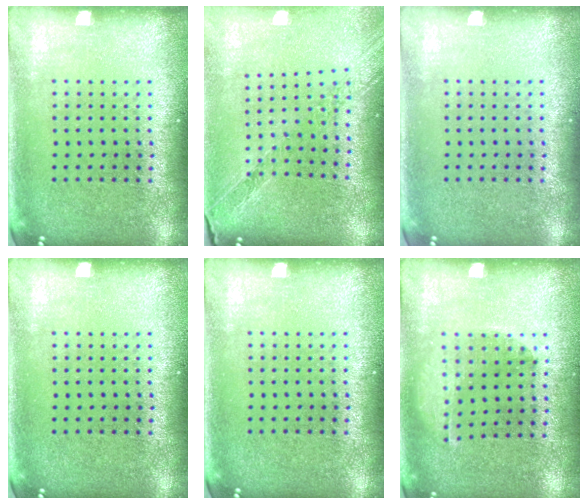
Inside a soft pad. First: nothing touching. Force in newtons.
{"total": 1.1, "press": 1.1, "slide": 0.1}
{"total": 0.0}
{"total": 0.0}
{"total": 0.0}
{"total": 1.1, "press": 1.0, "slide": 0.2}